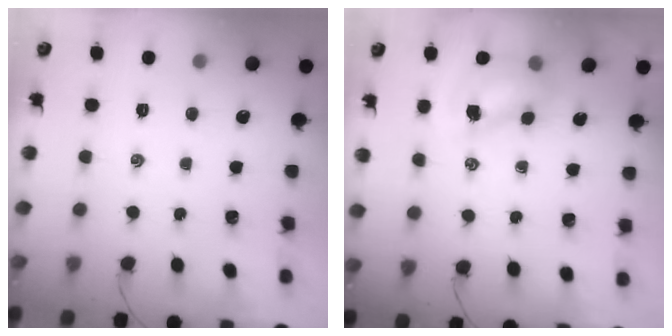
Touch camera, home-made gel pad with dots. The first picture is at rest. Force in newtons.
{"total": 7.3, "press": 7.3, "slide": 1.0}